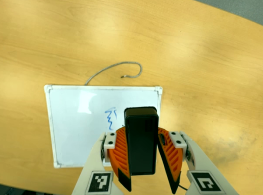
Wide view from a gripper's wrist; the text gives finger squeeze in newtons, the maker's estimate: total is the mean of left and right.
{"total": 6.2, "left": 6.5, "right": 5.9}